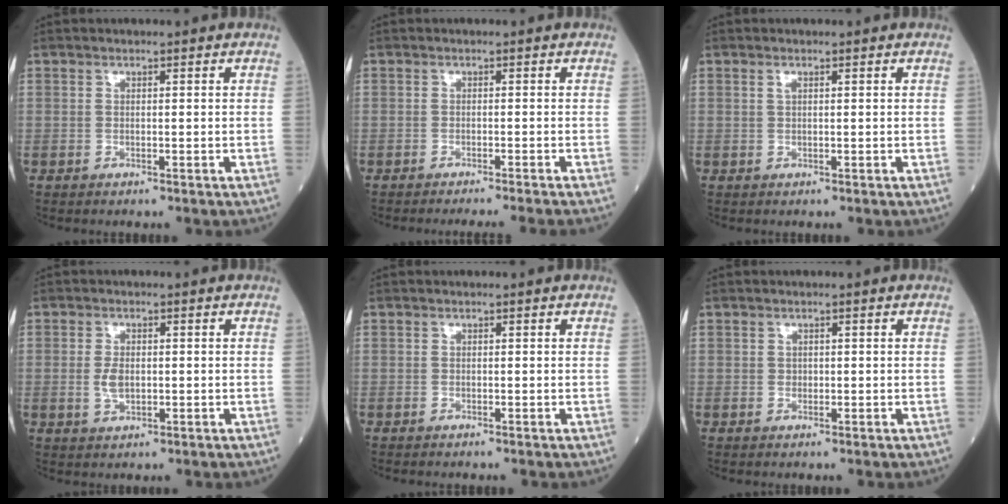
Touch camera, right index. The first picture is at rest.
{"total": 6.5, "force": [-5.8, -1.6, 2.3], "torque": [-0.007, -0.021, -0.075]}
{"total": 0.7, "force": [0.3, 0.2, 0.5], "torque": [-0.016, 0.001, 0.006]}
{"total": 2.9, "force": [-0.2, 1.5, 2.5], "torque": [-0.055, -0.003, -0.002]}
{"total": 0.0}
{"total": 0.6, "force": [0.0, 0.5, 0.2], "torque": [-0.002, 0.000, 0.000]}